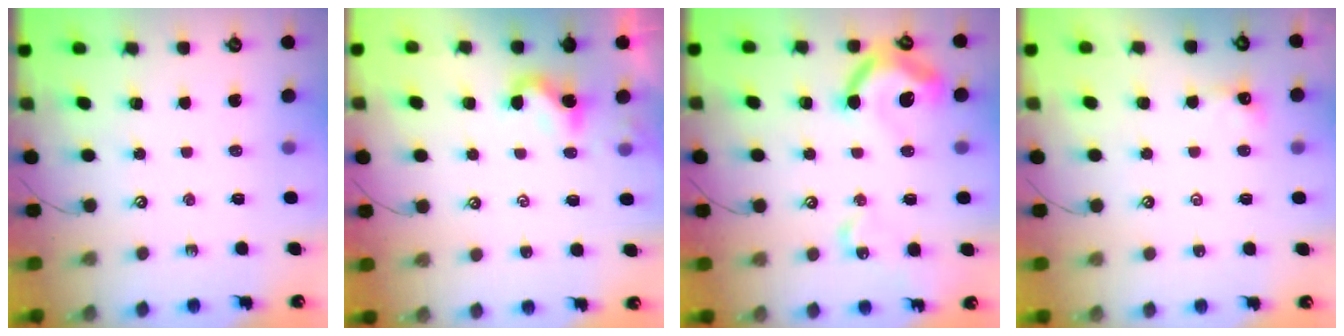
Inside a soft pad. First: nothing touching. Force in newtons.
{"total": 0.6, "press": 0.6, "slide": 0.3}
{"total": 15.2, "press": 15.1, "slide": 1.4}
{"total": 1.6, "press": 1.6, "slide": 0.4}